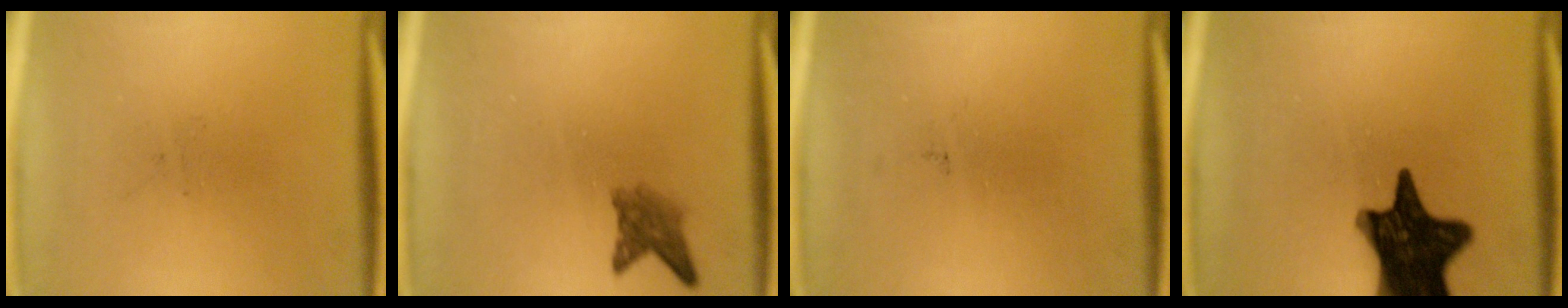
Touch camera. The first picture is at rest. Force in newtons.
{"total": 2.9}
{"total": 0.0}
{"total": 16.5}